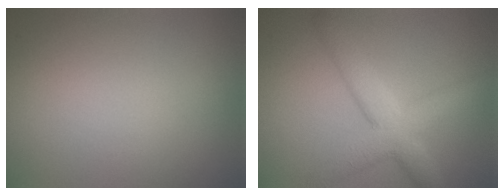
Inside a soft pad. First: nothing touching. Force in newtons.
{"total": 5.1, "press": 5.1, "slide": 0.1}